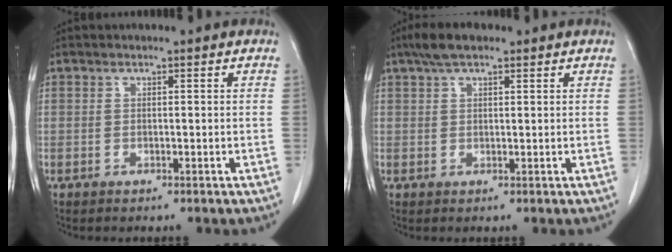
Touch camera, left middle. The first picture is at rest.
{"total": 4.3, "force": [3.0, 1.5, 2.7], "torque": [-0.057, 0.018, 0.053]}